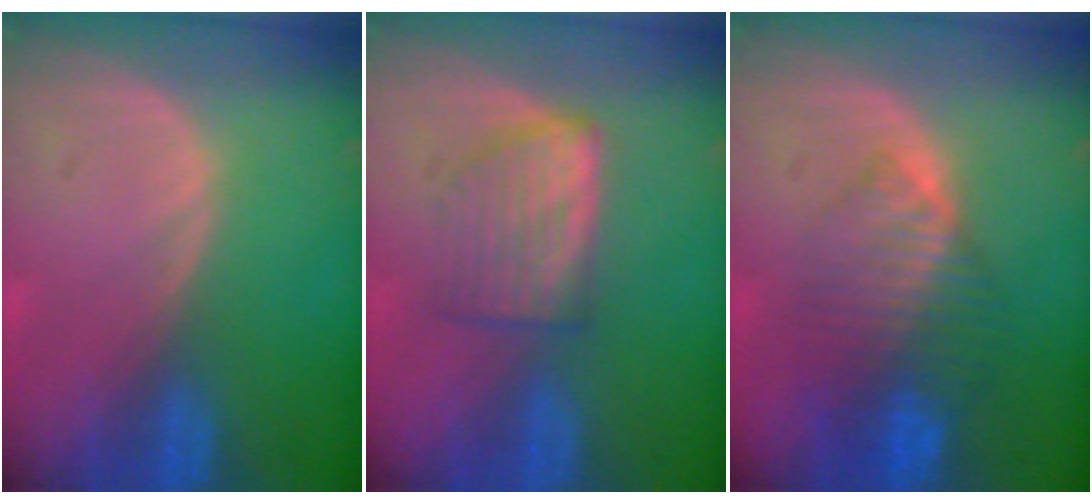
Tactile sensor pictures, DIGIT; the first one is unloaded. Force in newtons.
{"total": 5.6, "press": 5.3, "slide": 1.9}
{"total": 8.2, "press": 7.2, "slide": 3.9}